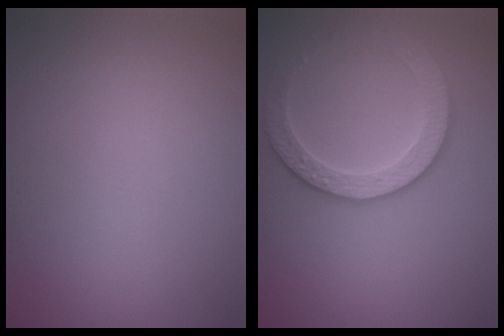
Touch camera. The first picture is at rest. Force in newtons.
{"total": 3.6, "press": 3.6, "slide": 0.4}